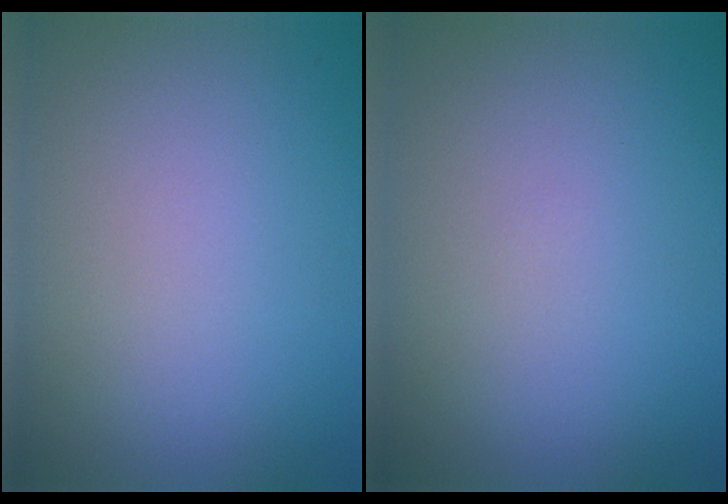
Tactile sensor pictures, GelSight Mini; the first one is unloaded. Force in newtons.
{"total": 0.0}